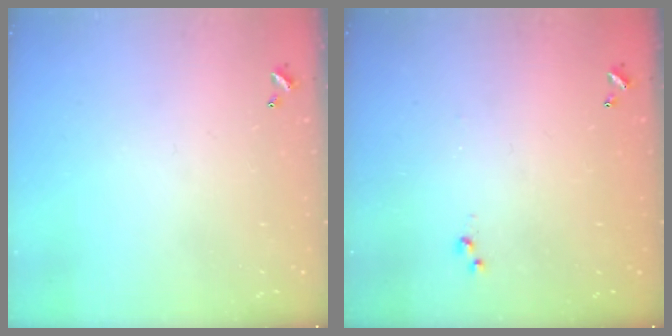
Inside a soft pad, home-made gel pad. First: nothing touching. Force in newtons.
{"total": 3.0, "press": 3.0, "slide": 0.4}